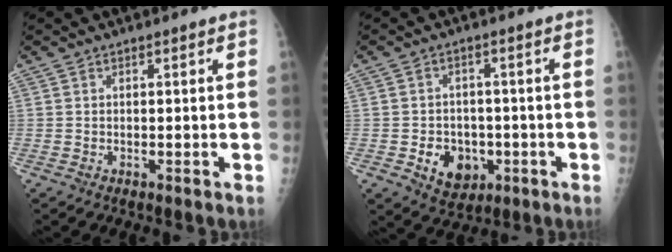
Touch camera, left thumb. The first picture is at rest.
{"total": 7.5, "force": [-2.2, 6.1, 3.9], "torque": [-0.030, 0.008, -0.025]}